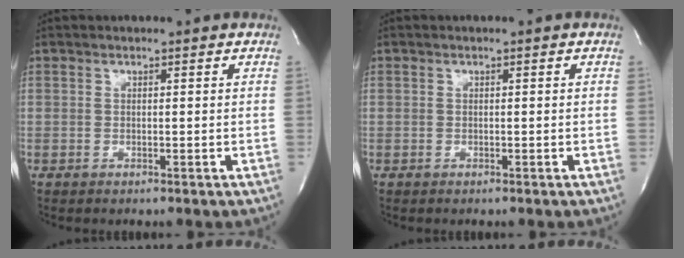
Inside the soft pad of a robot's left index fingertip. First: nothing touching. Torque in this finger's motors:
{"motor_torque": [0.00, 0.00, 0.00, 0.00]}